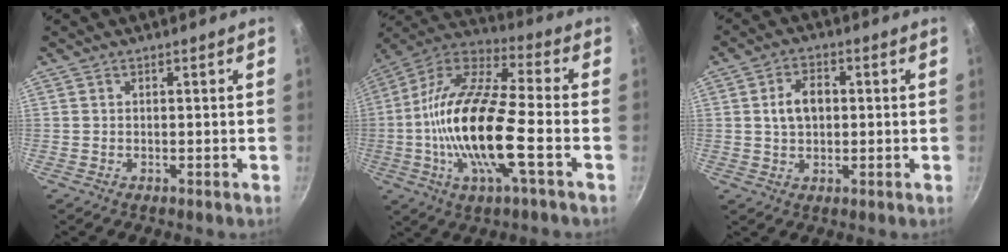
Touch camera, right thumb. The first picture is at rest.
{"total": 21.2, "force": [-4.2, 6.5, 19.8], "torque": [-0.384, 0.031, -0.100]}
{"total": 6.3, "force": [0.6, 4.2, 4.6], "torque": [-0.063, 0.010, 0.009]}